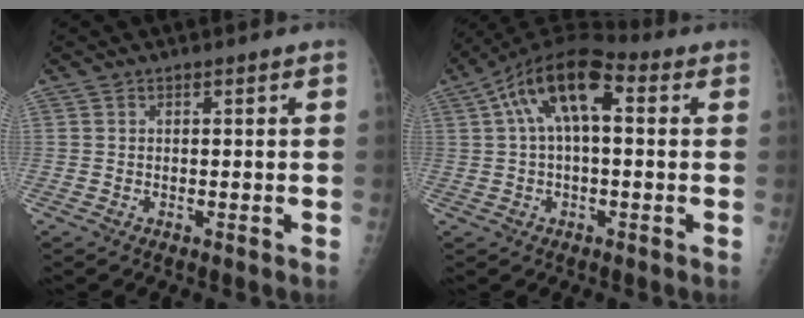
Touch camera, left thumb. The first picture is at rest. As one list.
[{"total": 11.8, "force": [2.8, 5.5, 10.1], "torque": [-0.177, 0.039, 0.042]}]